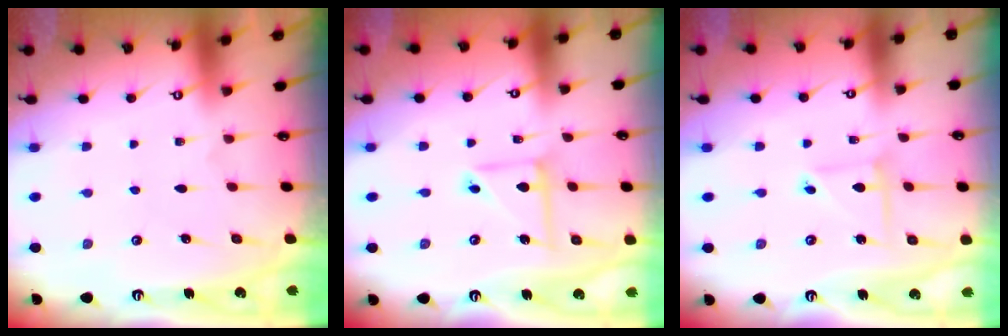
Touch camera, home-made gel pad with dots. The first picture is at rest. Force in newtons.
{"total": 7.8, "press": 7.8, "slide": 0.5}
{"total": 3.6, "press": 3.6, "slide": 0.4}